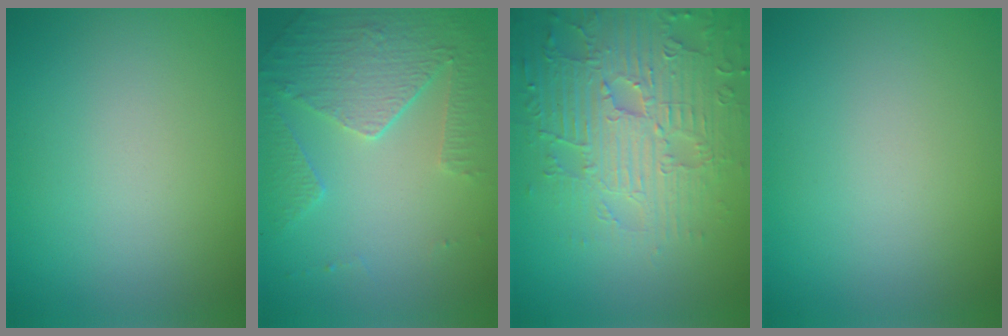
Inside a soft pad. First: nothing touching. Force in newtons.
{"total": 5.1, "press": 3.7, "slide": 3.6}
{"total": 7.1, "press": 5.6, "slide": 4.4}
{"total": 0.0}